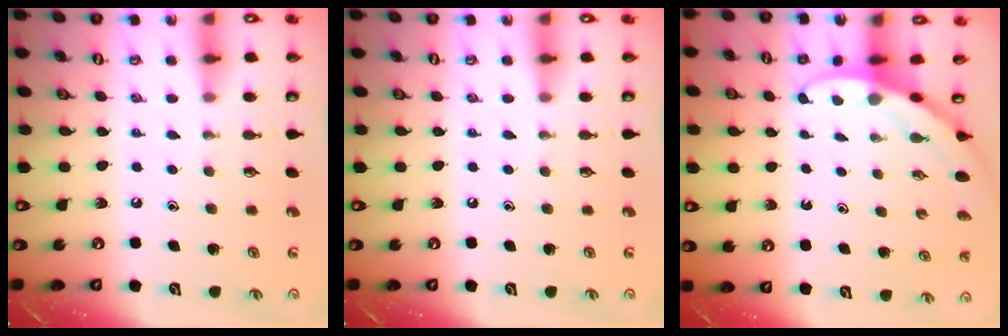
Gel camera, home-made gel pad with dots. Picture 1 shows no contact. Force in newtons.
{"total": 0.0}
{"total": 3.1, "press": 3.1, "slide": 0.1}